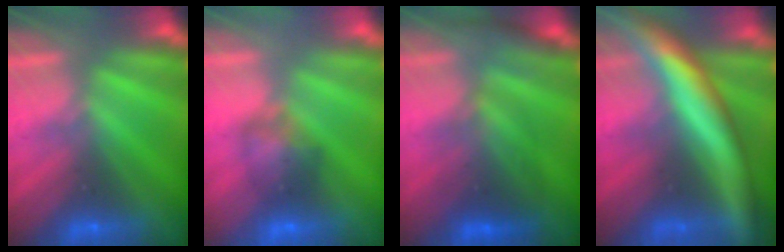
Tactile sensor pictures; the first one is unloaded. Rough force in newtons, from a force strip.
{"total": 2.9}
{"total": 2.3}
{"total": 8.1}